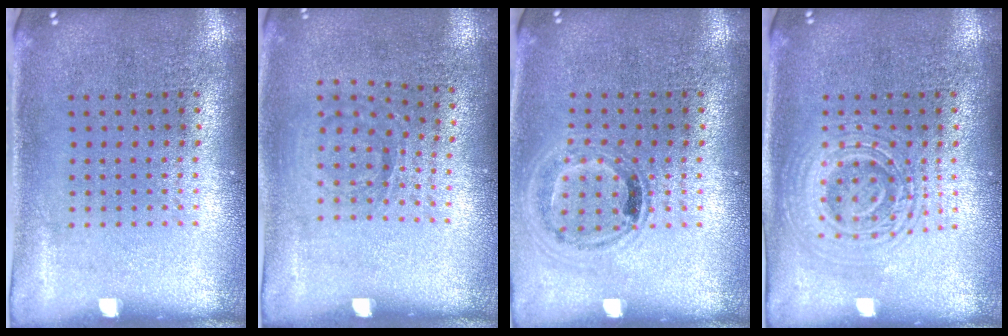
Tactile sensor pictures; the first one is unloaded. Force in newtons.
{"total": 1.0, "press": 0.8, "slide": 0.6}
{"total": 1.0, "press": 1.0, "slide": 0.3}
{"total": 2.7, "press": 2.7, "slide": 0.5}